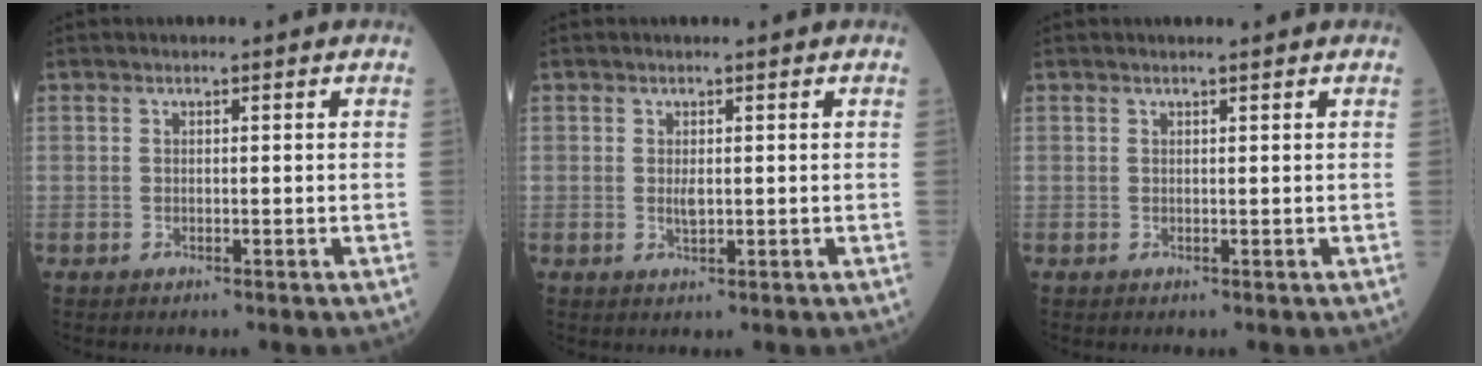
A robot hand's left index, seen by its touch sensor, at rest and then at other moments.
{"total": 1.3, "force": [0.2, 0.3, 1.3], "torque": [-0.026, -0.002, 0.006]}
{"total": 0.8, "force": [0.7, -0.1, 0.3], "torque": [-0.010, 0.000, 0.014]}